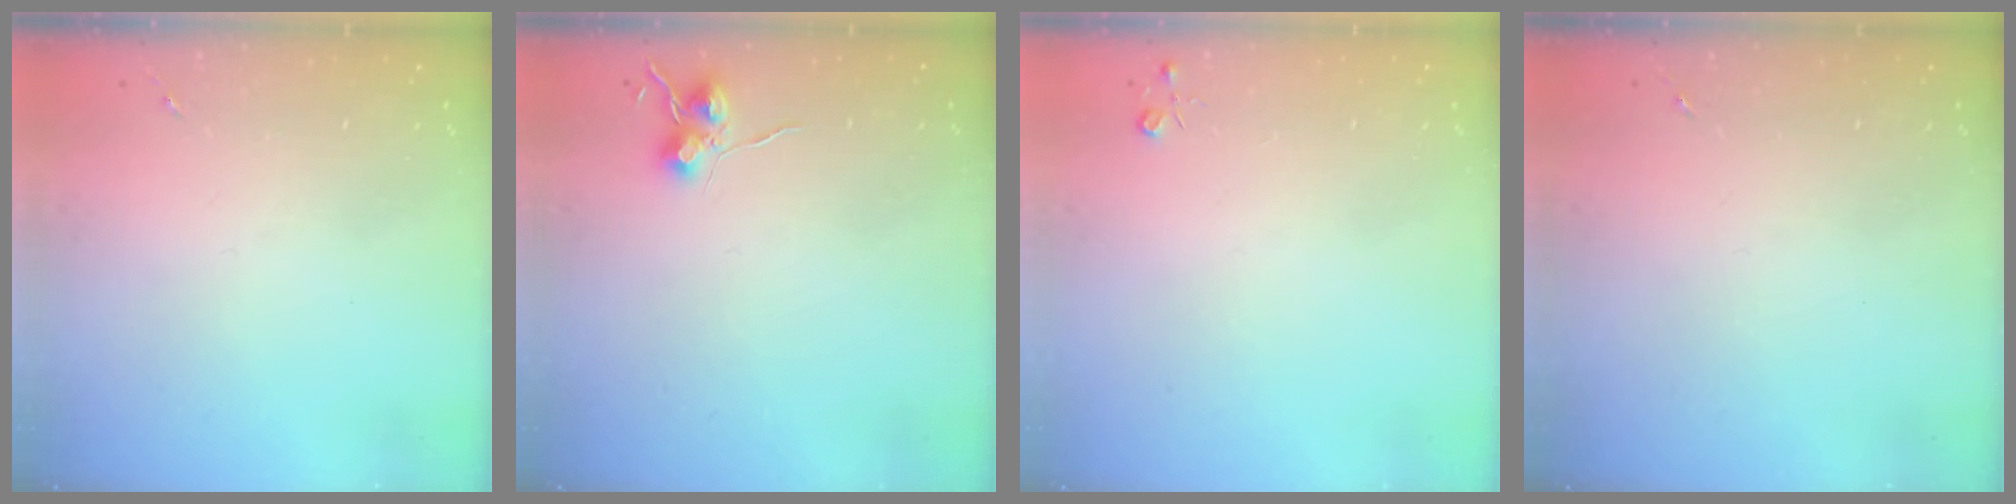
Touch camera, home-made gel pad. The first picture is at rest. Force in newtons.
{"total": 6.9, "press": 6.9, "slide": 0.6}
{"total": 3.0, "press": 3.0, "slide": 0.4}
{"total": 0.0}